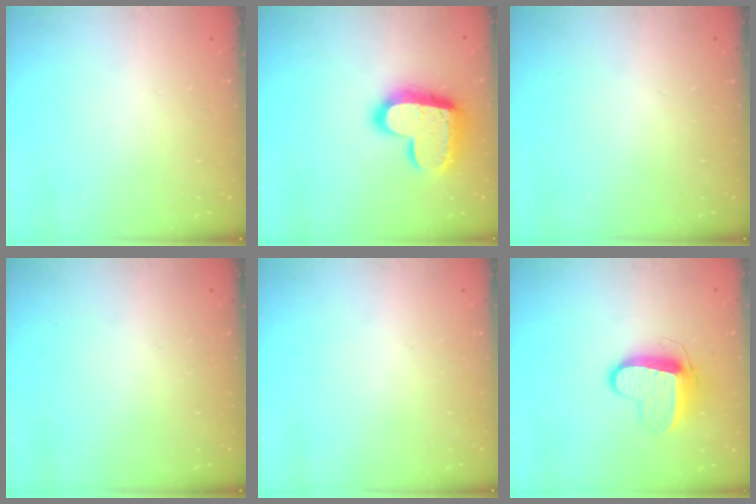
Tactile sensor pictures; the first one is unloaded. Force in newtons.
{"total": 18.4, "press": 18.3, "slide": 1.7}
{"total": 0.0}
{"total": 0.0}
{"total": 0.0}
{"total": 10.3, "press": 10.3, "slide": 0.4}